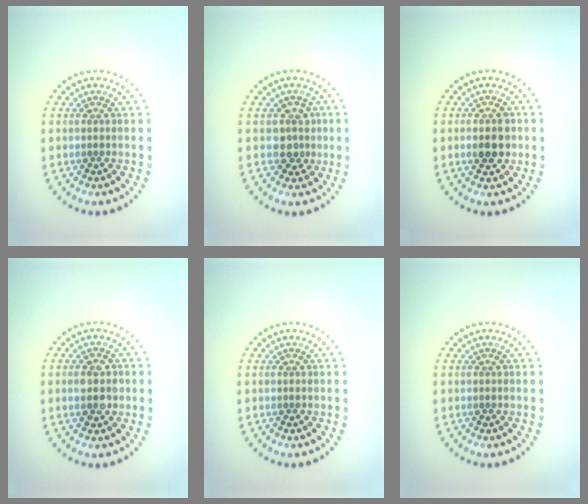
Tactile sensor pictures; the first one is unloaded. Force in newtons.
{"total": 2.1, "press": 1.8, "slide": 1.2}
{"total": 2.7, "press": 2.7, "slide": 0.2}
{"total": 2.8, "press": 2.8, "slide": 0.2}
{"total": 0.0}
{"total": 0.0}